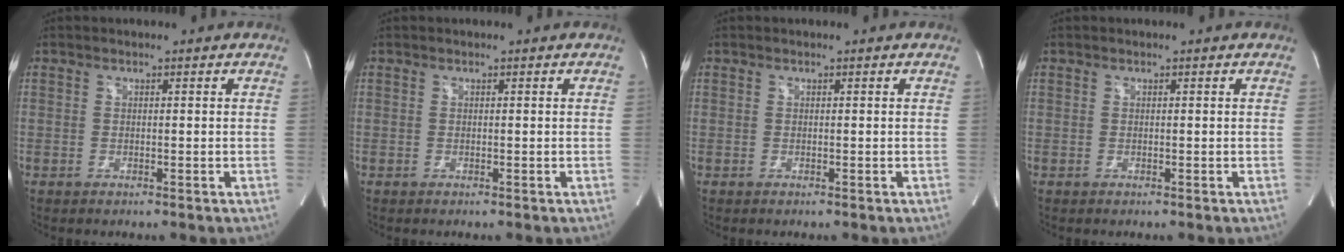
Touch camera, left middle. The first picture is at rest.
{"total": 0.0}
{"total": 0.0}
{"total": 0.0}